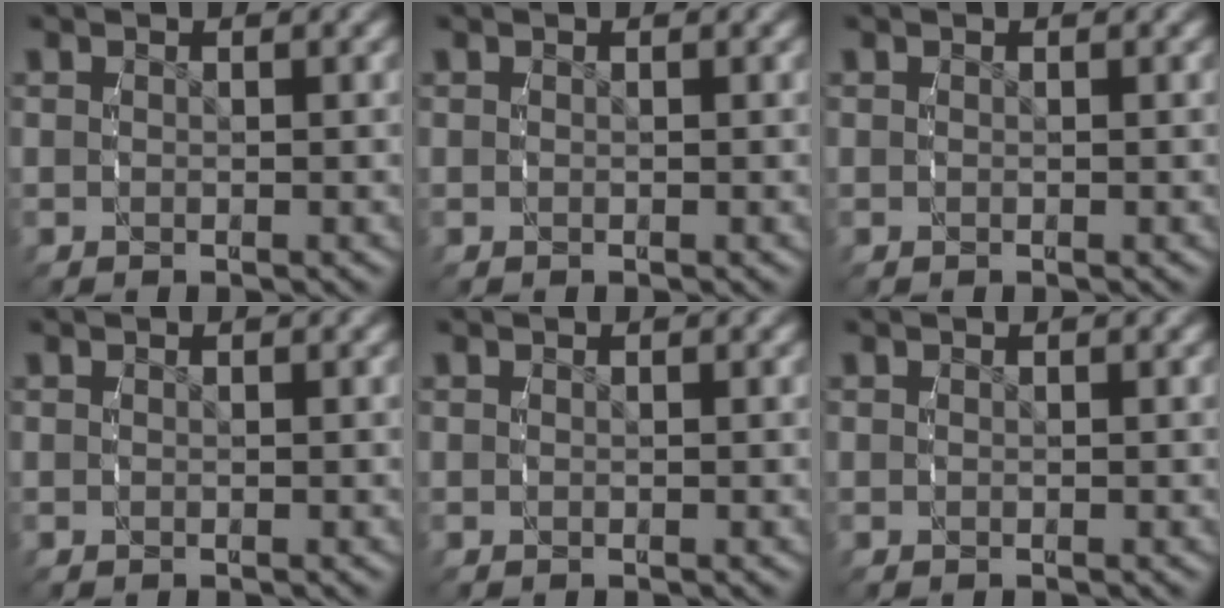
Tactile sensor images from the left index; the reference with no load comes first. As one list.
[{"total": 0.0}, {"total": 0.0}, {"total": 0.0}, {"total": 0.0}, {"total": 0.0}]